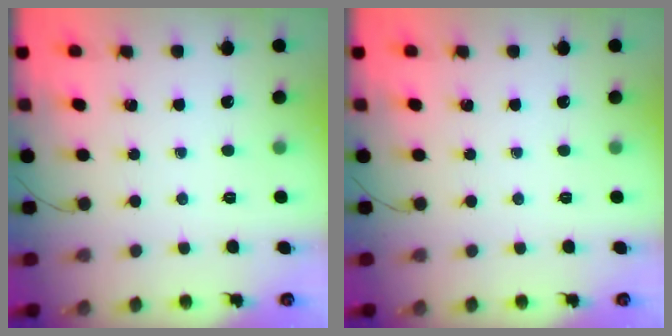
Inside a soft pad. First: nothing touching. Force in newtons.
{"total": 0.0}